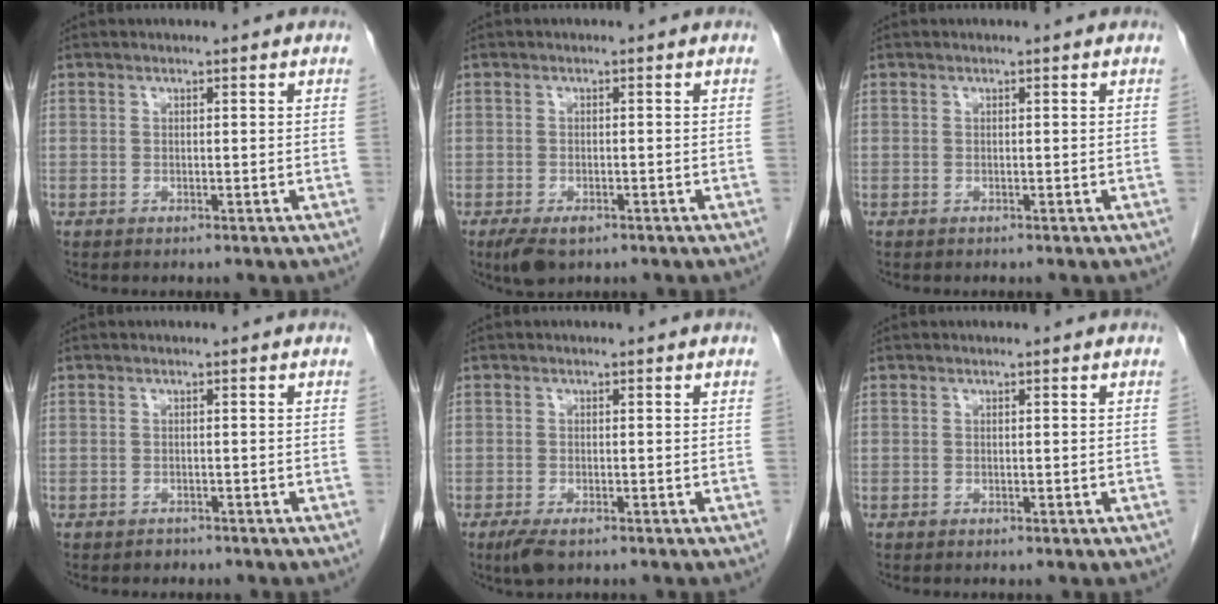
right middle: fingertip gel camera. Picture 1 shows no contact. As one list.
[{"total": 3.9, "force": [-2.4, 1.8, 2.5], "torque": [-0.048, -0.007, -0.035]}, {"total": 0.0}, {"total": 0.8, "force": [-0.7, 0.4, -0.1], "torque": [-0.008, -0.001, -0.012]}, {"total": 3.0, "force": [-1.9, 1.0, 2.1], "torque": [-0.045, -0.007, -0.032]}, {"total": 0.0}]